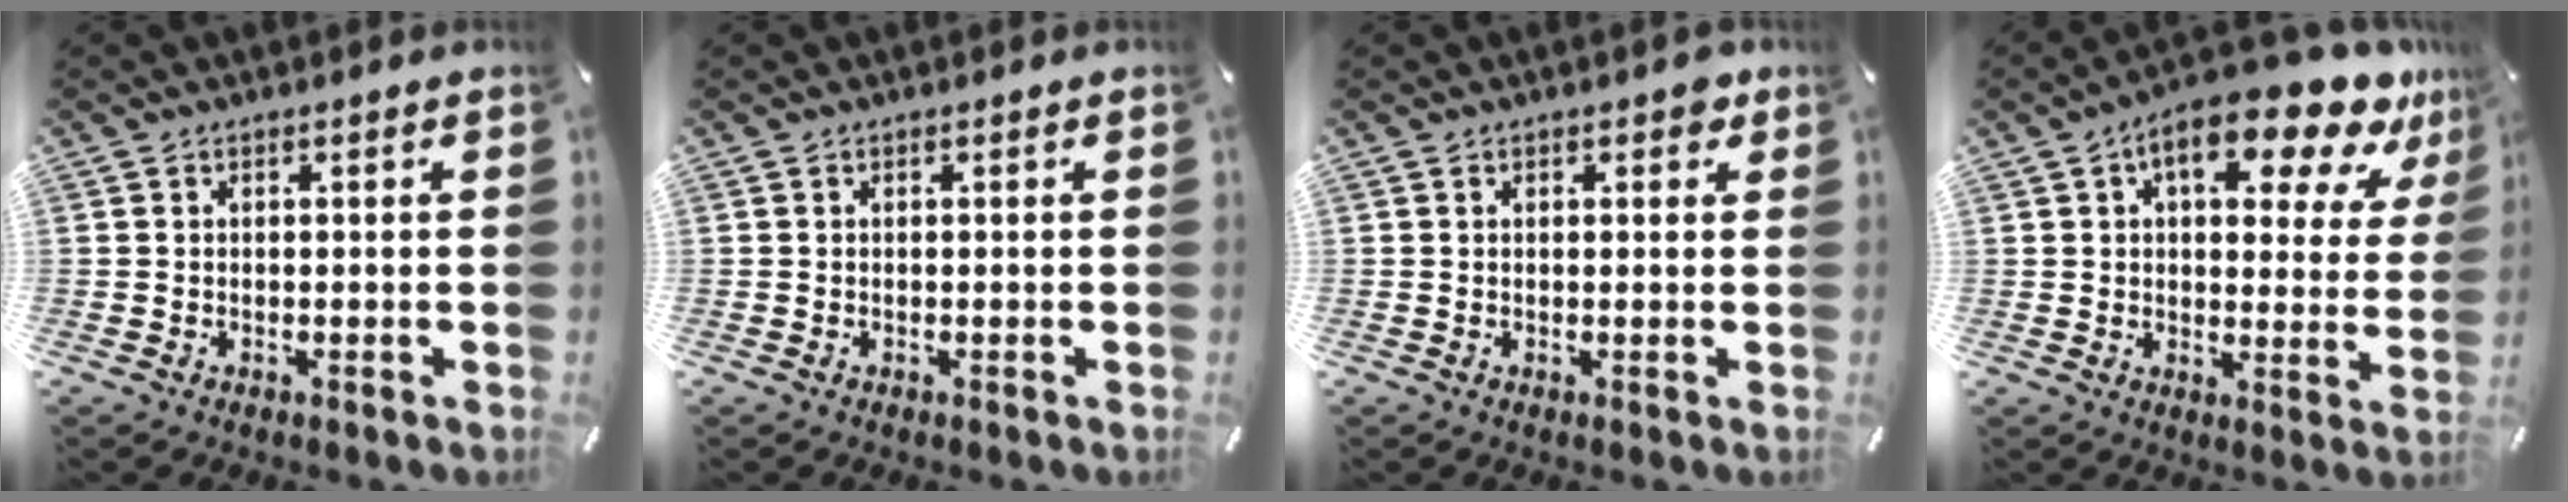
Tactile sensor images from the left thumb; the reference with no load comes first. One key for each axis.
{"total": 0.0}
{"total": 1.8, "fx": 0.9, "fy": 1.0, "fz": 1.1, "tx": -0.009, "ty": -0.002, "tz": 0.012}
{"total": 16.6, "fx": 9.8, "fy": 6.9, "fz": 11.5, "tx": -0.157, "ty": -0.052, "tz": 0.154}